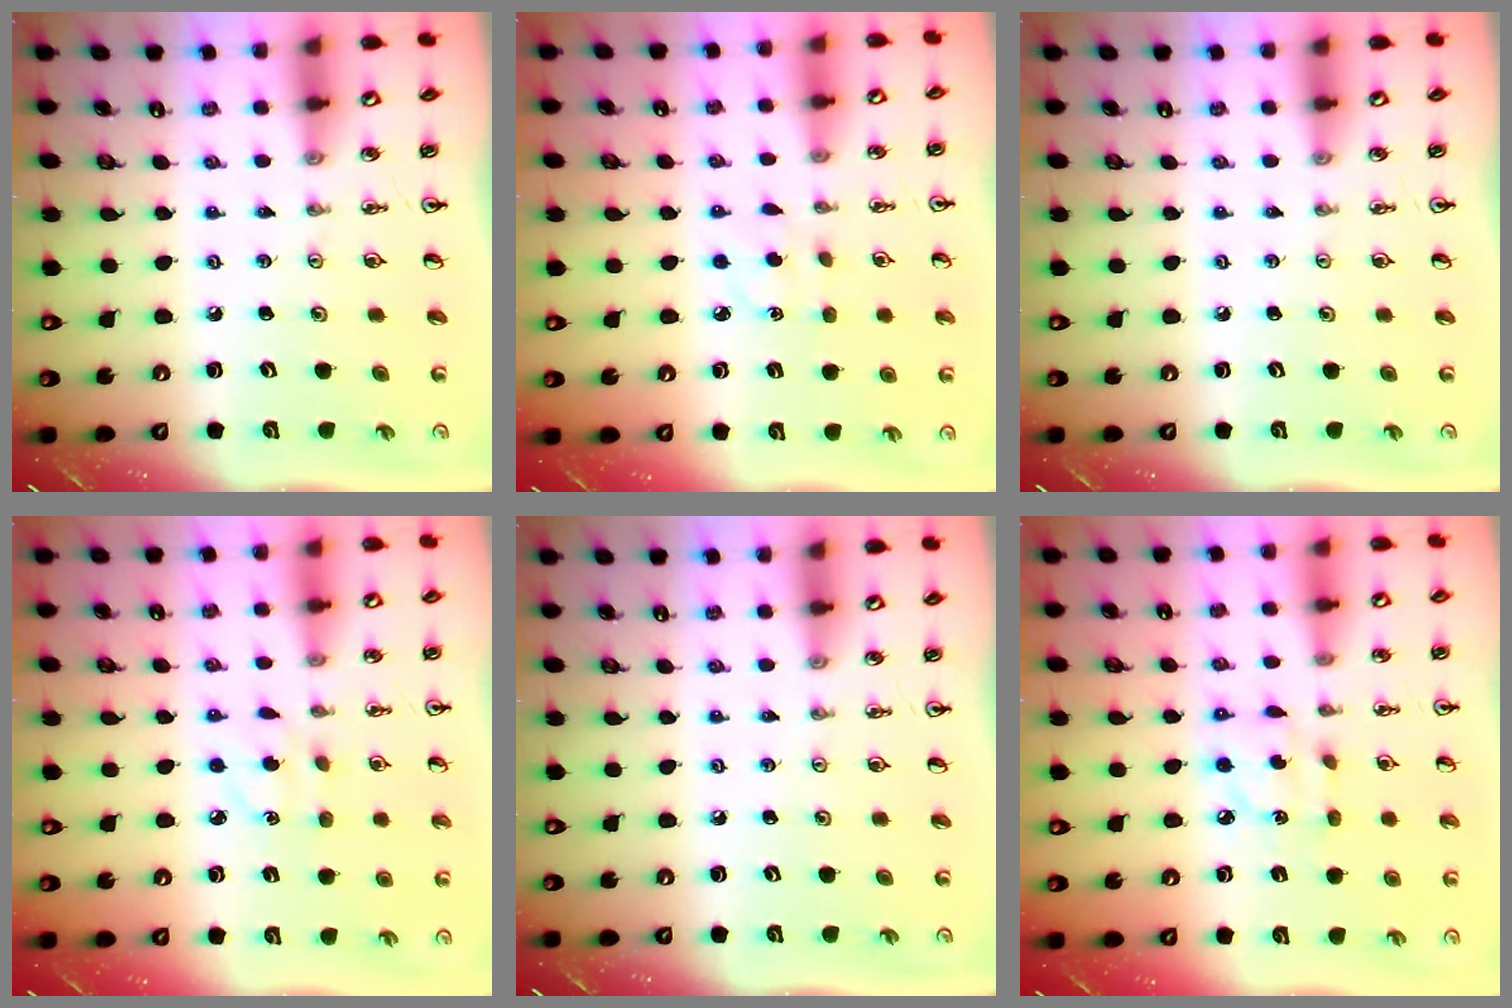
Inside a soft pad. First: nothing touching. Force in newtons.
{"total": 3.9, "press": 3.8, "slide": 0.4}
{"total": 0.0}
{"total": 4.5, "press": 4.5, "slide": 0.6}
{"total": 0.0}
{"total": 5.7, "press": 5.7, "slide": 0.2}